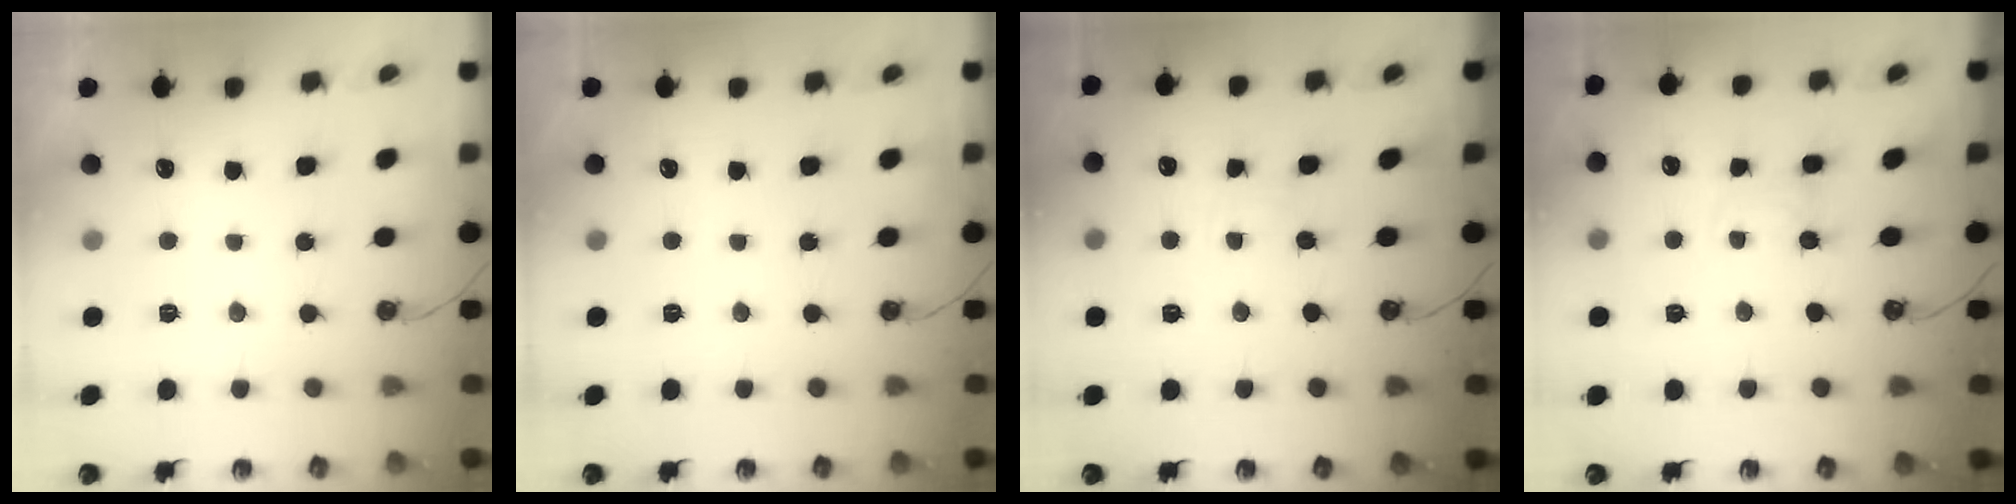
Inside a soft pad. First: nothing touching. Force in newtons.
{"total": 0.0}
{"total": 3.5, "press": 3.5, "slide": 0.4}
{"total": 1.5, "press": 1.4, "slide": 0.2}